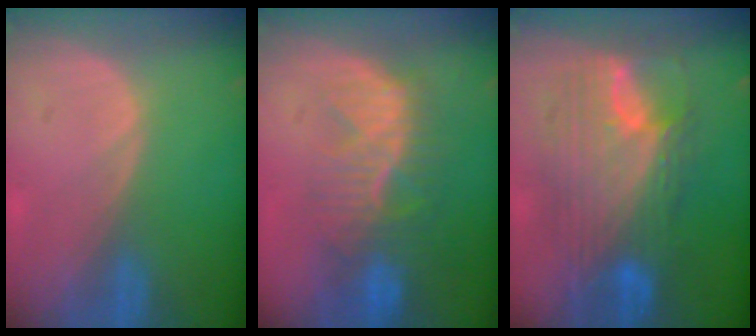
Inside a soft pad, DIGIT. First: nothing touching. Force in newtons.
{"total": 10.0, "press": 8.7, "slide": 4.9}
{"total": 11.7, "press": 11.7, "slide": 1.1}